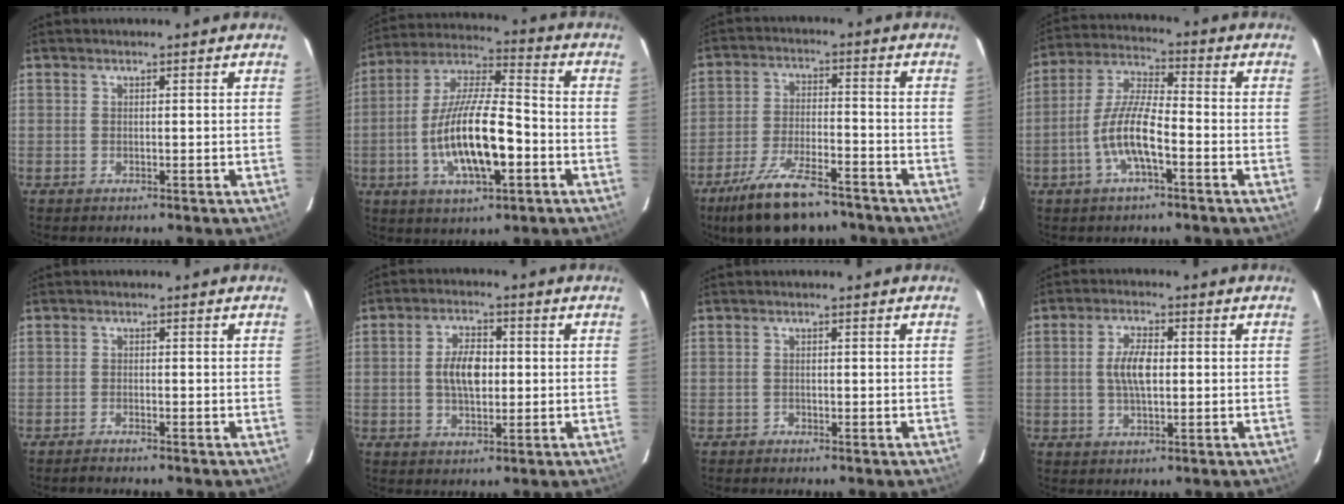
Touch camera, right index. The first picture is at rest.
{"total": 17.0, "force": [-4.6, 5.4, 15.5], "torque": [-0.300, -0.002, -0.082]}
{"total": 14.7, "force": [-11.0, 5.0, 8.2], "torque": [-0.177, -0.019, -0.187]}
{"total": 9.8, "force": [-3.8, 2.4, 8.7], "torque": [-0.185, 0.003, -0.073]}
{"total": 1.6, "force": [-1.5, 0.1, 0.6], "torque": [-0.022, -0.003, -0.029]}
{"total": 6.8, "force": [0.0, 3.7, 5.7], "torque": [-0.106, 0.009, 0.002]}
{"total": 0.7, "force": [-0.6, 0.3, -0.1], "torque": [0.000, 0.004, -0.012]}
{"total": 5.8, "force": [0.1, 2.4, 5.2], "torque": [-0.101, 0.006, 0.003]}